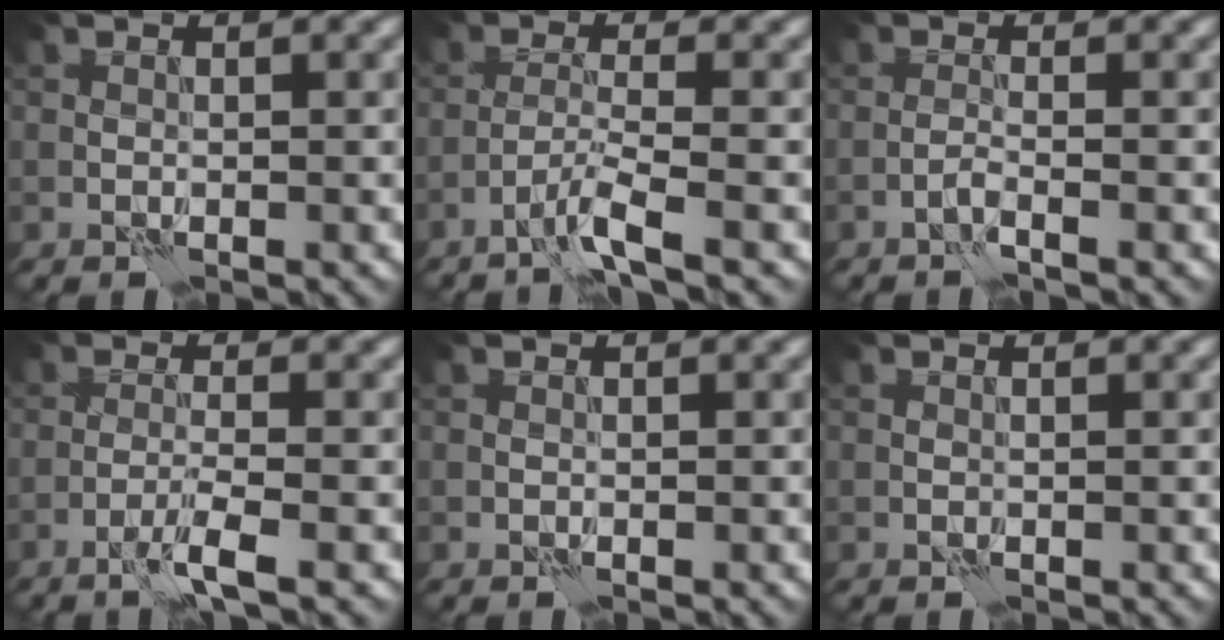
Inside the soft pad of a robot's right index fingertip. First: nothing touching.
{"total": 3.3, "force": [-2.1, 0.1, 2.5], "torque": [-0.046, 0.008, -0.055]}
{"total": 1.5, "force": [-0.9, 0.2, 1.2], "torque": [-0.020, 0.007, -0.024]}
{"total": 3.0, "force": [-1.7, 0.1, 2.4], "torque": [-0.044, 0.006, -0.043]}
{"total": 0.0}
{"total": 0.0}